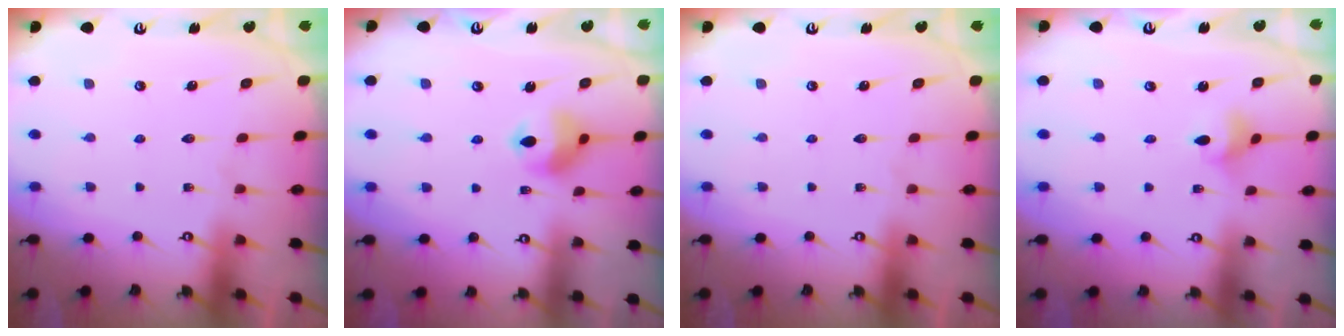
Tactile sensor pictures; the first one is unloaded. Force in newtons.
{"total": 9.8, "press": 9.7, "slide": 1.2}
{"total": 0.0}
{"total": 3.0, "press": 3.0, "slide": 0.3}